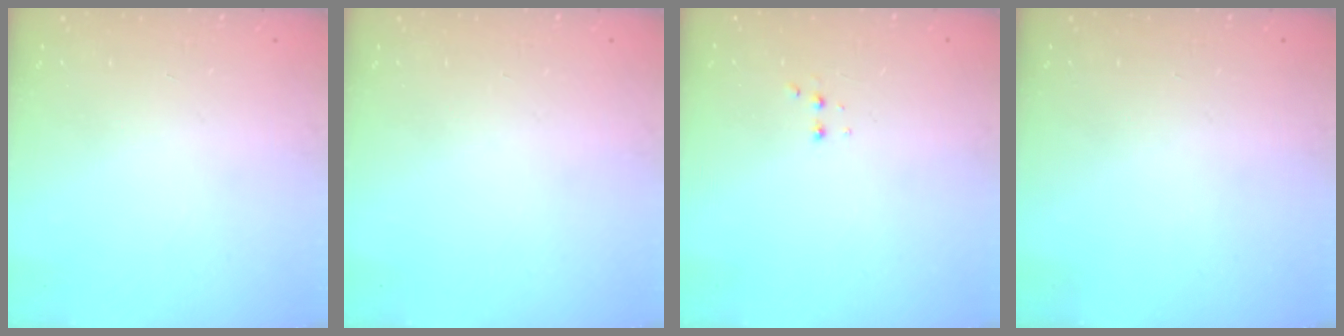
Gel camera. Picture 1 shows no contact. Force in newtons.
{"total": 0.0}
{"total": 2.5, "press": 2.4, "slide": 0.8}
{"total": 0.6, "press": 0.0, "slide": 0.6}